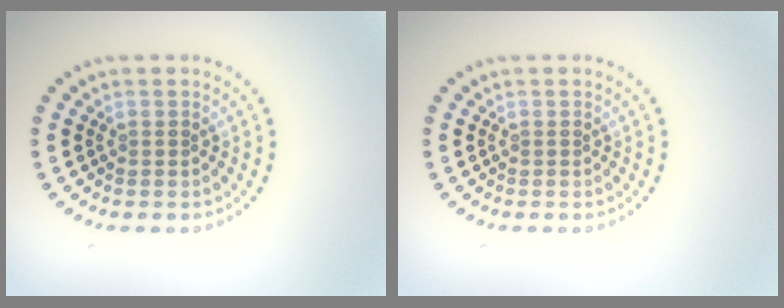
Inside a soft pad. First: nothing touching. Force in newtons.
{"total": 0.0}